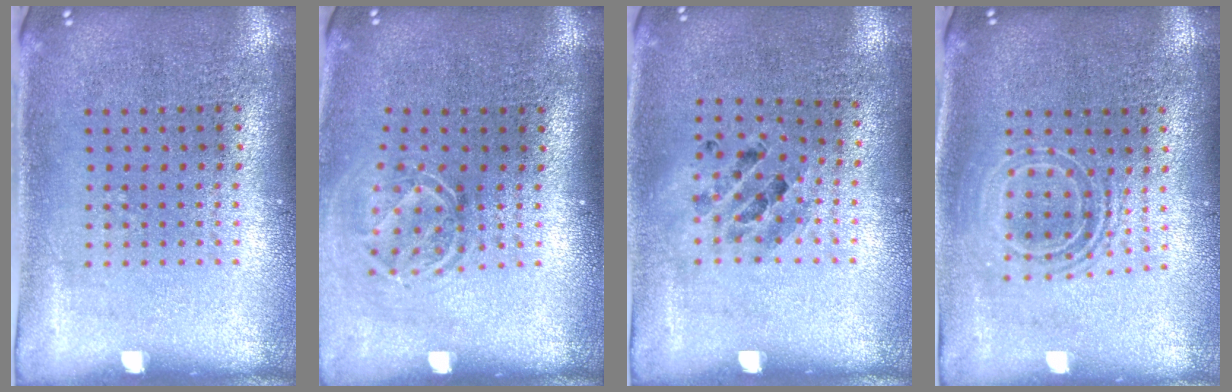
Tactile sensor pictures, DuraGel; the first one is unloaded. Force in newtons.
{"total": 1.7, "press": 1.3, "slide": 1.2}
{"total": 0.9, "press": 0.9, "slide": 0.1}
{"total": 1.8, "press": 1.3, "slide": 1.1}